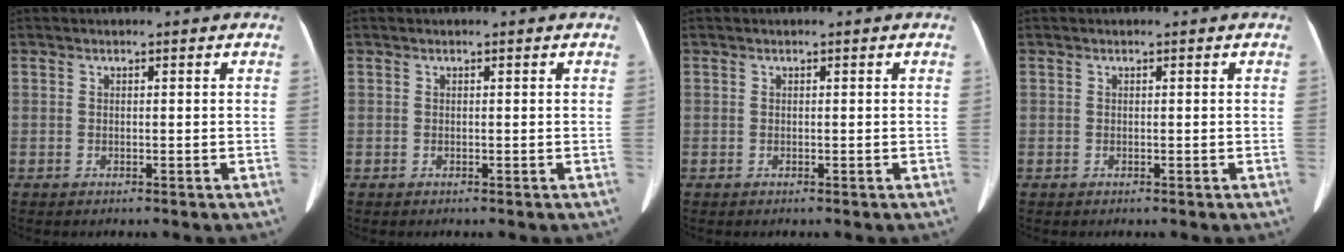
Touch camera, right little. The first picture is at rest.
{"total": 0.0}
{"total": 0.0}
{"total": 0.0}